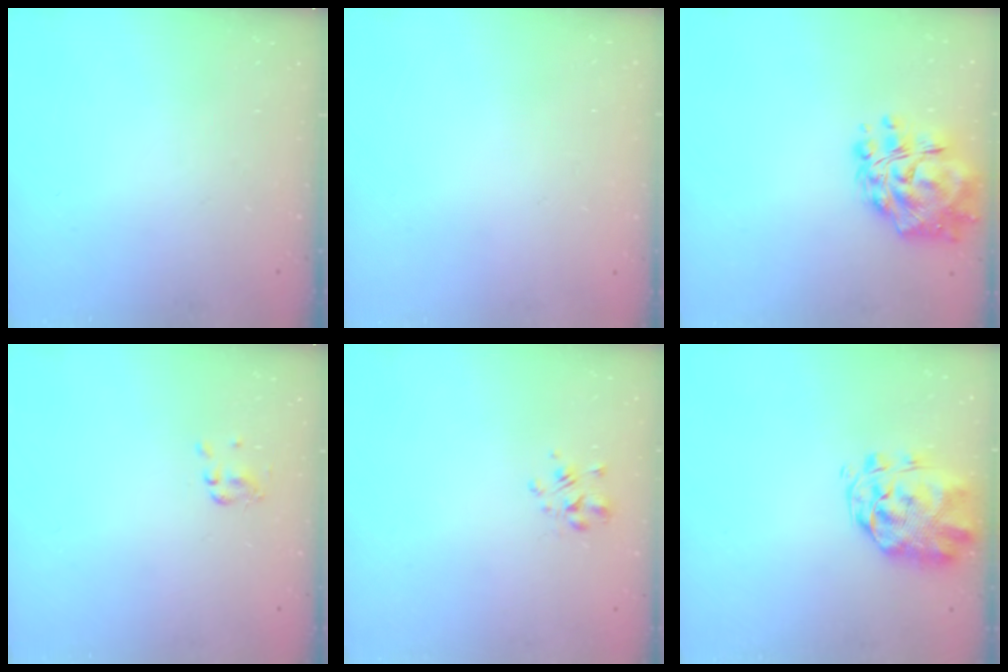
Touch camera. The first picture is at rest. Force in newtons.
{"total": 1.8, "press": 1.8, "slide": 0.1}
{"total": 13.4, "press": 12.5, "slide": 4.7}
{"total": 1.8, "press": 1.7, "slide": 0.7}
{"total": 2.2, "press": 2.1, "slide": 0.6}
{"total": 3.3, "press": 3.2, "slide": 0.9}